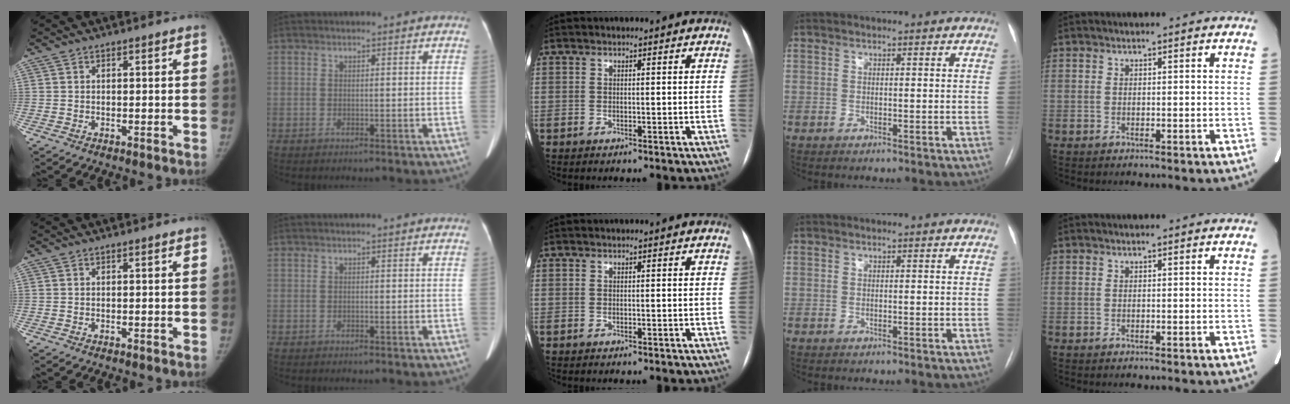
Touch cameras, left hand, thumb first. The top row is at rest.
{}